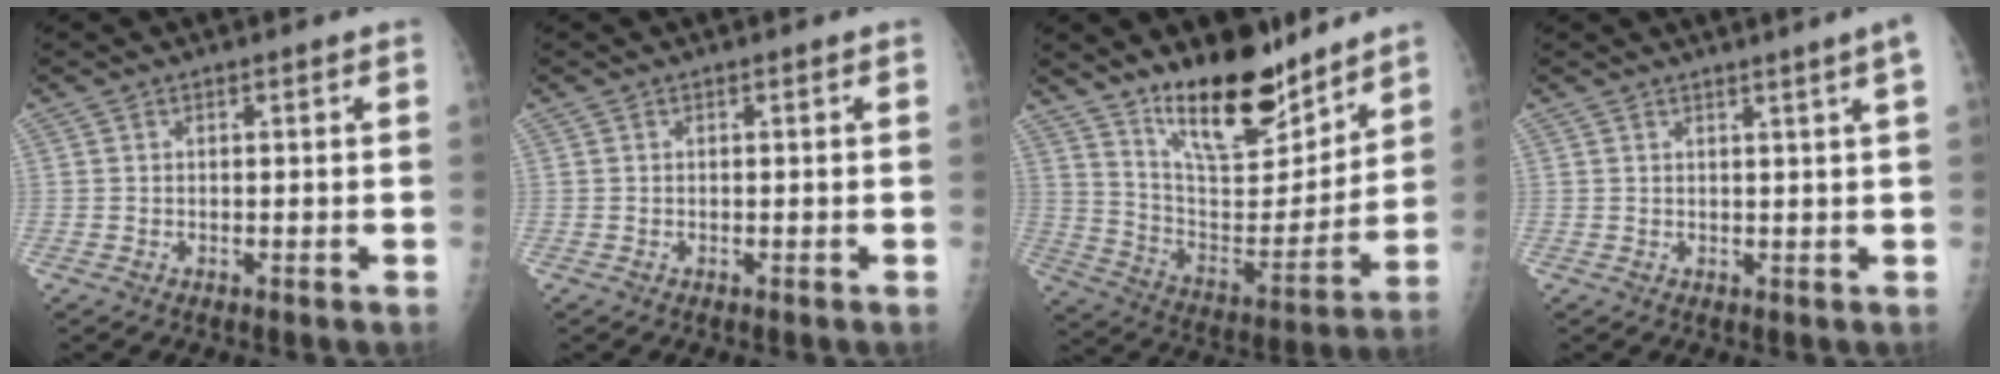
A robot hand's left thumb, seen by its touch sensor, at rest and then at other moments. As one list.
[{"total": 0.0}, {"total": 19.2, "force": [14.5, 6.8, 10.5], "torque": [-0.123, -0.108, 0.250]}, {"total": 3.4, "force": [2.1, -1.1, 2.5], "torque": [-0.034, -0.010, 0.031]}]